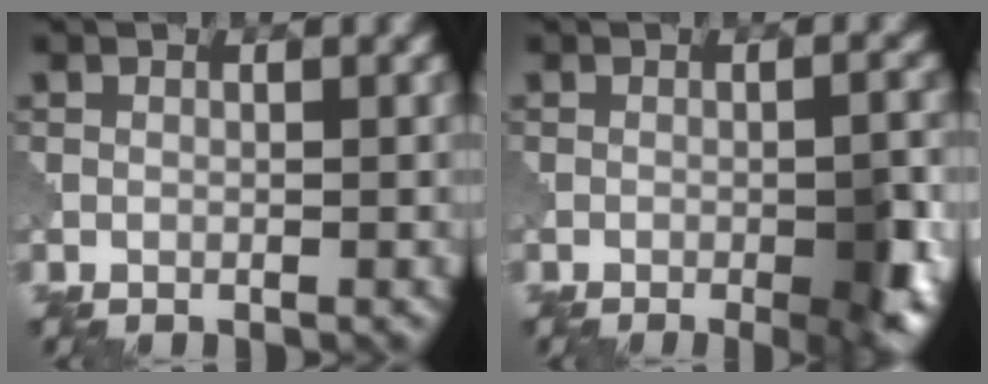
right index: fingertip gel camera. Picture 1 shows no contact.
{"total": 5.3, "force": [-1.8, 1.2, 4.9], "torque": [-0.074, -0.003, -0.020]}